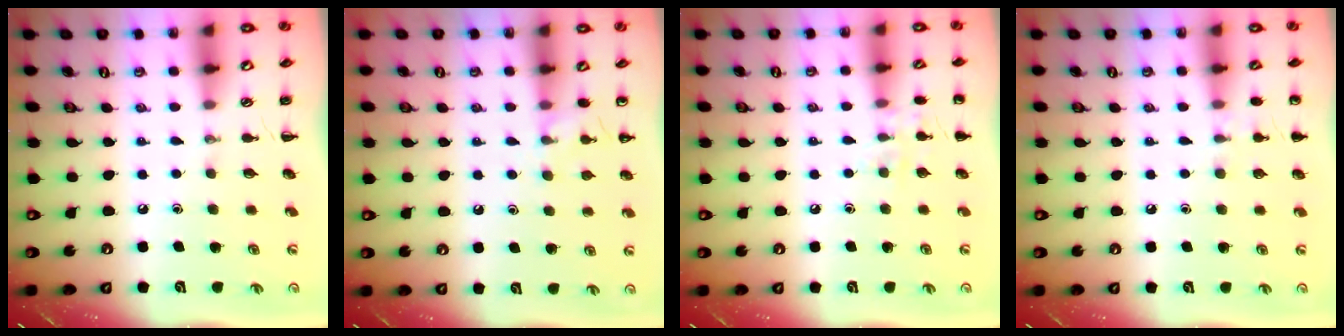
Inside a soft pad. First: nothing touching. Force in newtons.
{"total": 6.5, "press": 6.2, "slide": 2.0}
{"total": 7.7, "press": 7.4, "slide": 1.9}
{"total": 5.2, "press": 4.9, "slide": 1.7}